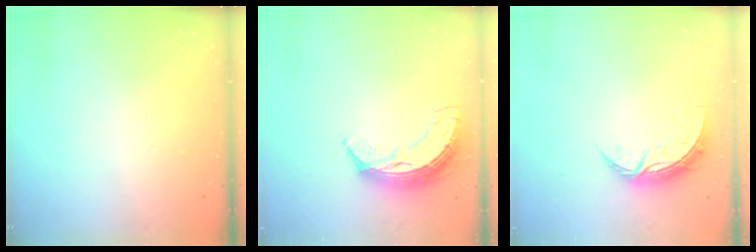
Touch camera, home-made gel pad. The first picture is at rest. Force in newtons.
{"total": 10.6, "press": 10.6, "slide": 1.0}
{"total": 7.5, "press": 7.5, "slide": 0.5}